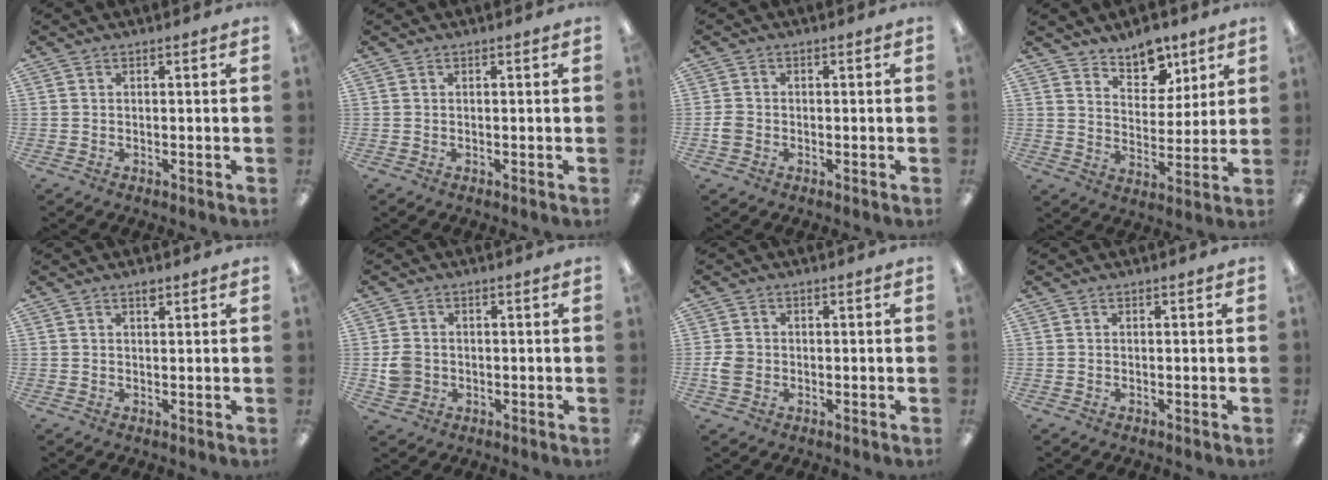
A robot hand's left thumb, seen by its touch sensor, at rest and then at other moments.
{"total": 0.0}
{"total": 2.4, "force": [-0.8, 2.0, 1.1], "torque": [-0.017, 0.005, -0.014]}
{"total": 9.6, "force": [7.7, 5.1, 2.8], "torque": [-0.028, -0.053, 0.138]}
{"total": 1.7, "force": [1.3, 0.6, 0.8], "torque": [-0.010, -0.003, 0.023]}
{"total": 4.3, "force": [-0.4, 4.0, 1.7], "torque": [-0.023, 0.006, -0.005]}
{"total": 3.5, "force": [-0.5, 3.0, 1.8], "torque": [-0.036, 0.004, -0.008]}
{"total": 0.0}